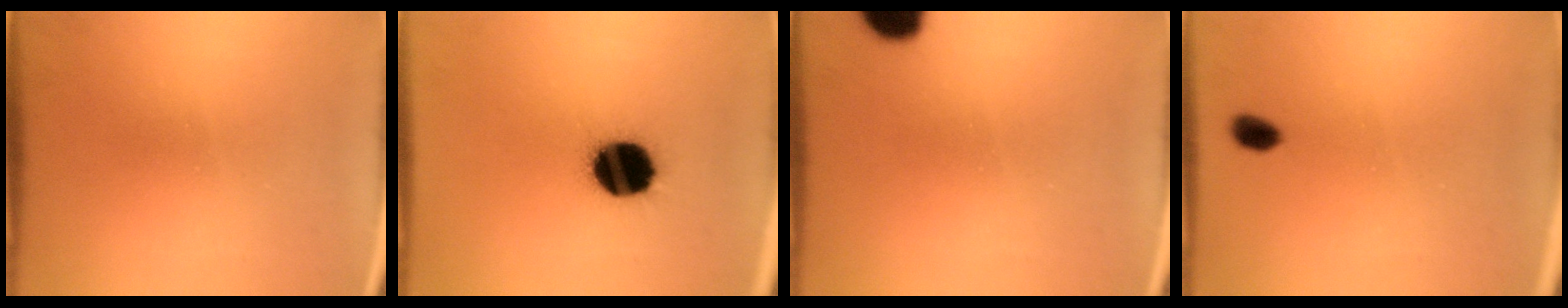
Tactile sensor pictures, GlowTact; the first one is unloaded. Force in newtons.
{"total": 15.0}
{"total": 8.4}
{"total": 2.4}